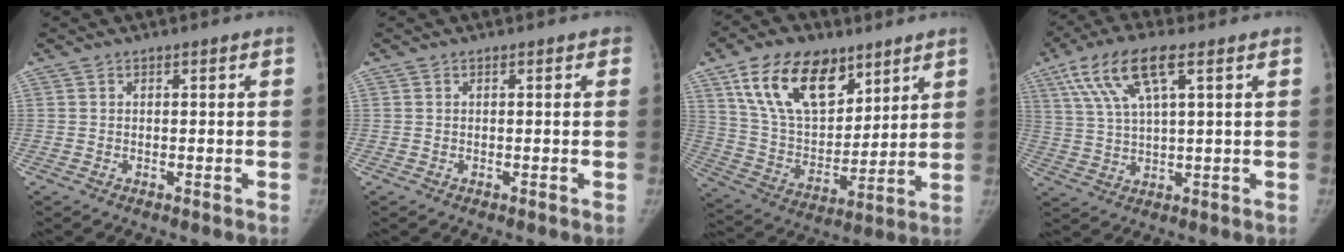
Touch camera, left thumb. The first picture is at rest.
{"total": 0.0}
{"total": 19.9, "force": [11.1, 11.4, 12.0], "torque": [-0.169, -0.042, 0.204]}
{"total": 11.3, "force": [5.1, 3.3, 9.5], "torque": [-0.204, 0.004, 0.099]}